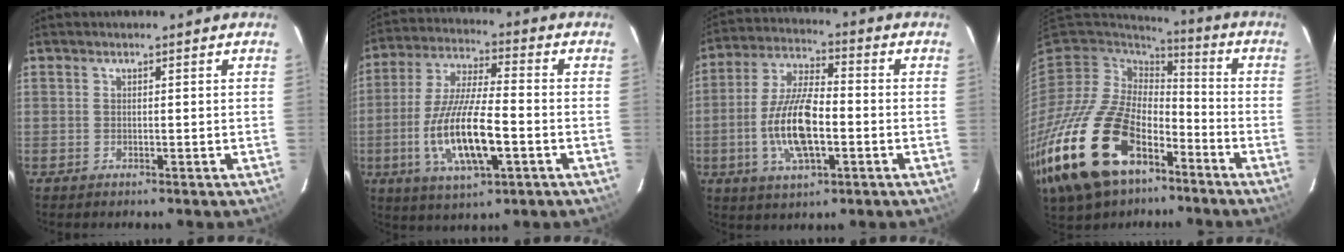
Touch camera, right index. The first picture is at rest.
{"total": 15.8, "force": [-4.6, 4.2, 14.5], "torque": [-0.302, -0.012, -0.083]}
{"total": 13.6, "force": [-3.2, 5.0, 12.2], "torque": [-0.250, 0.000, -0.060]}
{"total": 24.8, "force": [-13.0, 14.4, 15.5], "torque": [-0.345, -0.026, -0.228]}